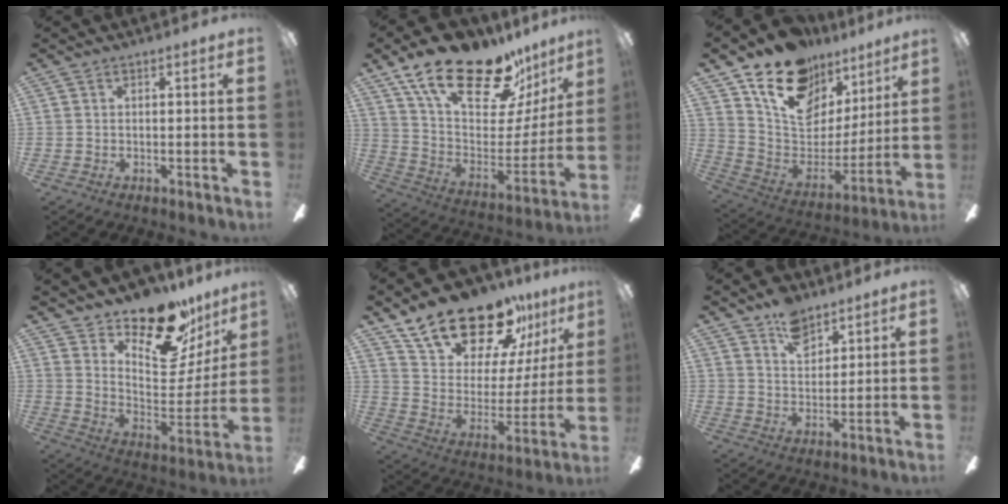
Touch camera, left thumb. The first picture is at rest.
{"total": 25.6, "force": [18.5, 9.8, 14.6], "torque": [-0.232, -0.119, 0.323]}
{"total": 18.0, "force": [11.6, 11.4, 7.7], "torque": [-0.141, -0.071, 0.212]}
{"total": 22.6, "force": [17.8, 9.1, 10.7], "torque": [-0.146, -0.123, 0.302]}
{"total": 22.7, "force": [18.5, 9.5, 9.3], "torque": [-0.165, -0.123, 0.331]}
{"total": 8.5, "force": [6.0, 4.7, 3.7], "torque": [-0.050, -0.024, 0.107]}